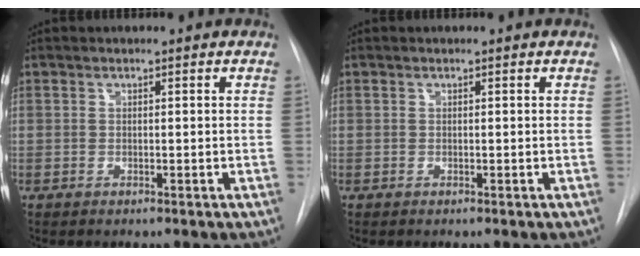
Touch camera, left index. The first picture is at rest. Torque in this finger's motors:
{"motor_torque": [0.42, -0.19, 0.02, 0.01]}